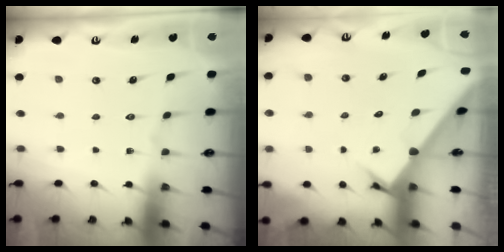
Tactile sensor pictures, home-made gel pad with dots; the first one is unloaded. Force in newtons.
{"total": 2.8, "press": 2.8, "slide": 0.2}